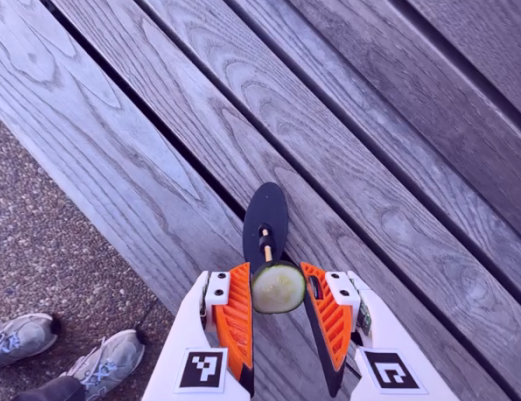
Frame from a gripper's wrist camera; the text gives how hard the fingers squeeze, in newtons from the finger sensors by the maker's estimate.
{"total": 7.5, "left": 7.5, "right": 7.5}